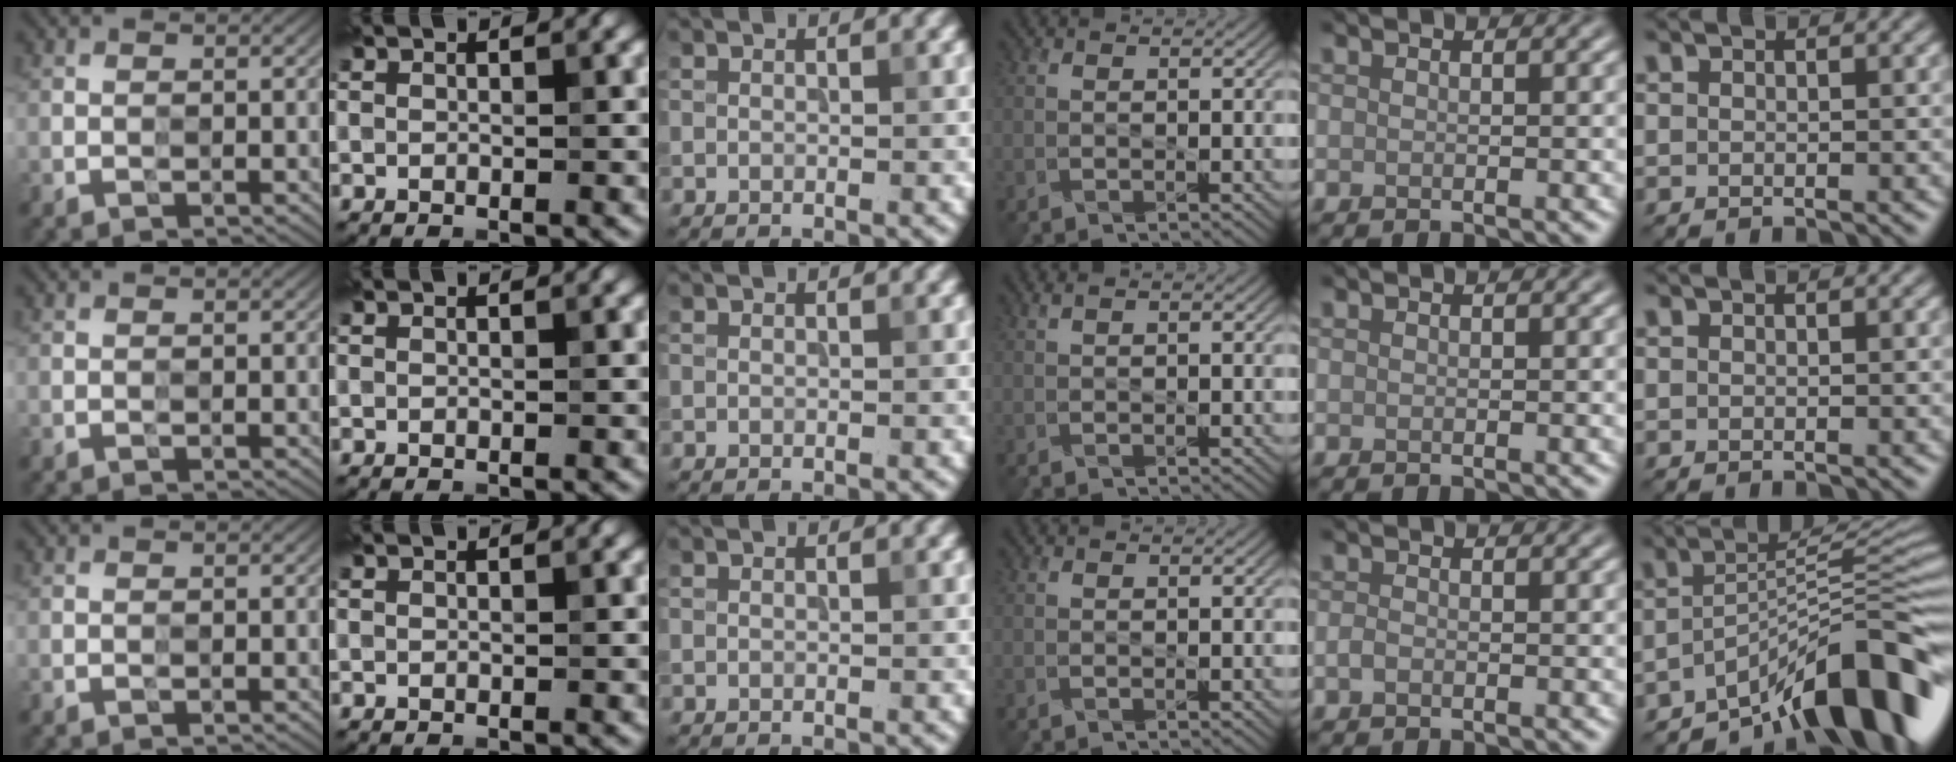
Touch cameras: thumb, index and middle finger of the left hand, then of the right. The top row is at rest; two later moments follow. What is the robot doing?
{"motion": "press", "object": "grip strengthener"}